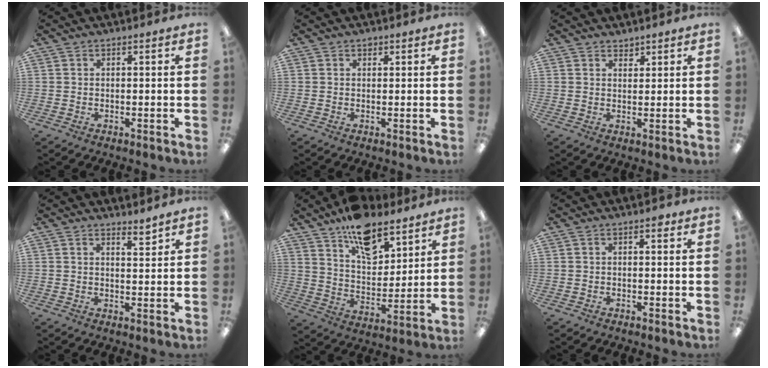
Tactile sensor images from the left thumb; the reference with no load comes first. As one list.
[{"total": 0.9, "force": [0.7, 0.5, 0.4], "torque": [-0.009, 0.001, 0.012]}, {"total": 1.8, "force": [1.7, 0.6, 0.0], "torque": [0.008, -0.009, 0.031]}, {"total": 2.9, "force": [2.4, 0.5, 1.6], "torque": [-0.021, -0.013, 0.039]}, {"total": 13.4, "force": [9.8, 6.6, 6.4], "torque": [-0.092, -0.058, 0.176]}, {"total": 1.2, "force": [0.0, 0.5, 1.1], "torque": [-0.024, 0.005, -0.002]}]